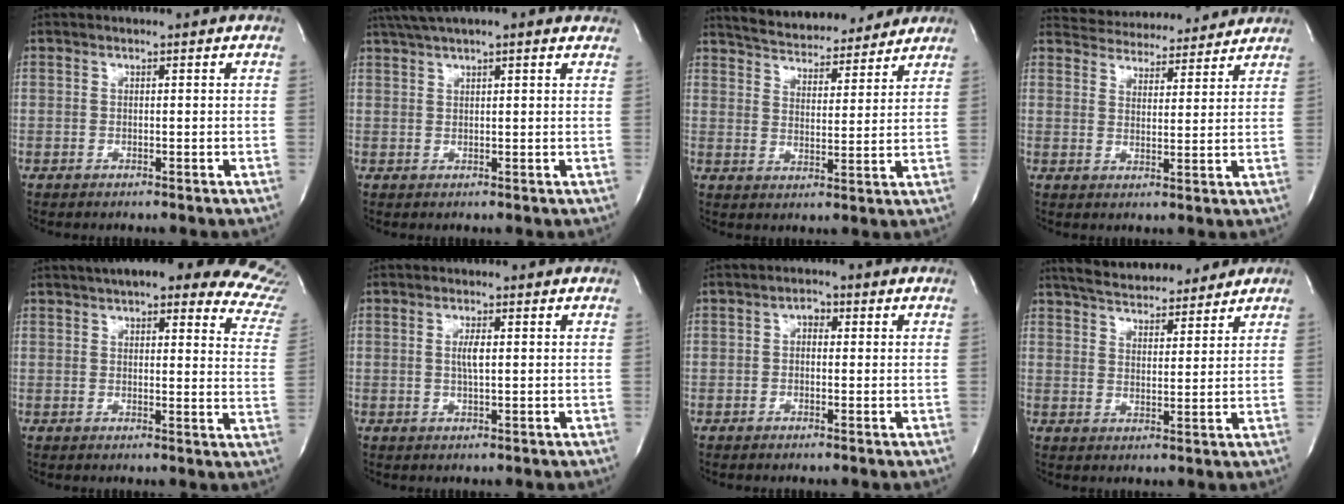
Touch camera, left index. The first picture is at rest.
{"total": 10.7, "force": [8.6, 1.5, 6.1], "torque": [-0.102, 0.044, 0.119]}
{"total": 16.5, "force": [15.1, 4.3, 5.0], "torque": [-0.078, 0.011, 0.214]}
{"total": 13.1, "force": [12.5, 3.2, 2.3], "torque": [-0.030, 0.014, 0.167]}
{"total": 23.7, "force": [20.5, 4.6, 11.0], "torque": [-0.137, -0.047, 0.213]}
{"total": 2.3, "force": [0.2, 0.3, 2.3], "torque": [-0.046, -0.002, 0.006]}
{"total": 1.9, "force": [0.2, 1.3, 1.4], "torque": [-0.018, 0.011, -0.001]}
{"total": 14.0, "force": [12.4, 4.1, 5.1], "torque": [-0.078, 0.020, 0.184]}